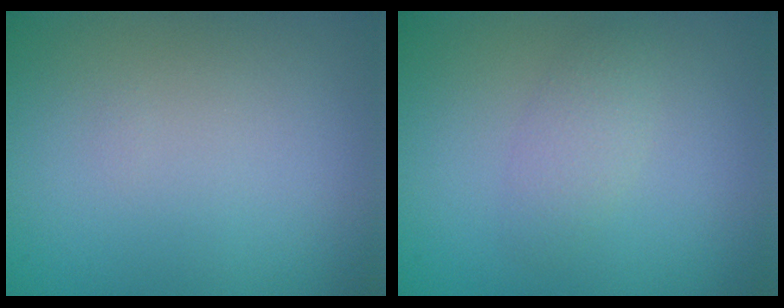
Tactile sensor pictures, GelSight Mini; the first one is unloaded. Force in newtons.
{"total": 1.7, "press": 1.7, "slide": 0.1}